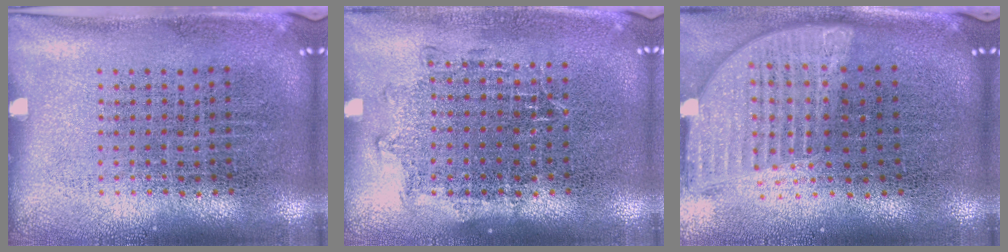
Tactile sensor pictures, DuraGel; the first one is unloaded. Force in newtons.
{"total": 1.1, "press": 1.0, "slide": 0.5}
{"total": 1.8, "press": 1.5, "slide": 1.0}